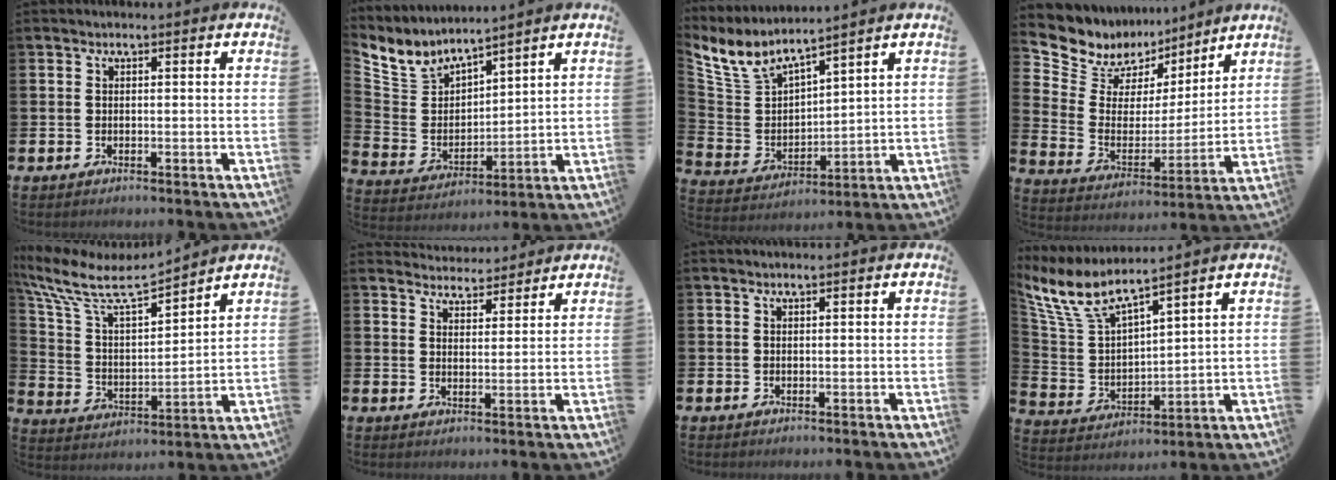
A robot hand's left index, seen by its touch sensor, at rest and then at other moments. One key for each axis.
{"total": 5.1, "fx": 4.8, "fy": 1.6, "fz": 0.5, "tx": -0.050, "ty": -0.038, "tz": 0.082}
{"total": 6.5, "fx": 5.7, "fy": 2.1, "fz": 2.3, "tx": -0.082, "ty": -0.029, "tz": 0.098}
{"total": 8.3, "fx": 7.2, "fy": 4.2, "fz": -0.1, "tx": -0.063, "ty": -0.060, "tz": 0.133}
{"total": 8.0, "fx": 7.0, "fy": 2.3, "fz": 3.2, "tx": -0.104, "ty": -0.043, "tz": 0.117}
{"total": 4.4, "fx": 4.3, "fy": 0.9, "fz": -0.4, "tx": -0.006, "ty": -0.026, "tz": 0.079}
{"total": 0.6, "fx": 0.5, "fy": 0.0, "fz": 0.2, "tx": -0.004, "ty": 0.002, "tz": 0.009}
{"total": 7.7, "fx": 6.5, "fy": 2.1, "fz": 3.5, "tx": -0.105, "ty": -0.029, "tz": 0.114}